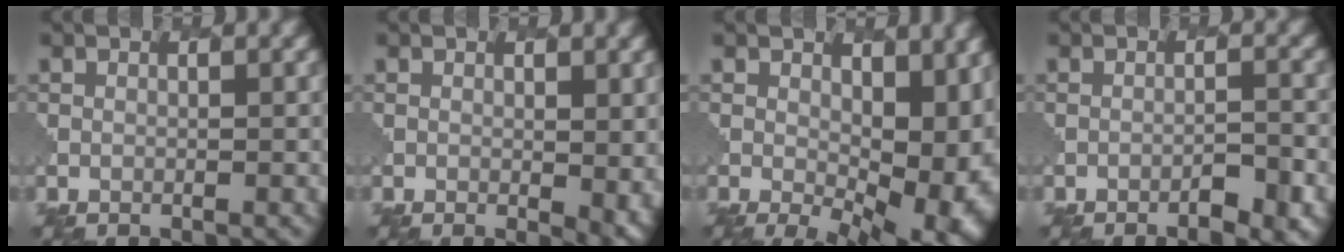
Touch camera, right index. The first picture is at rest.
{"total": 3.9, "force": [-0.2, 1.5, 3.5], "torque": [-0.040, -0.013, 0.003]}
{"total": 11.9, "force": [0.2, 6.9, 9.7], "torque": [-0.121, -0.032, 0.029]}
{"total": 2.9, "force": [-1.8, 0.6, 2.2], "torque": [-0.038, 0.009, -0.030]}